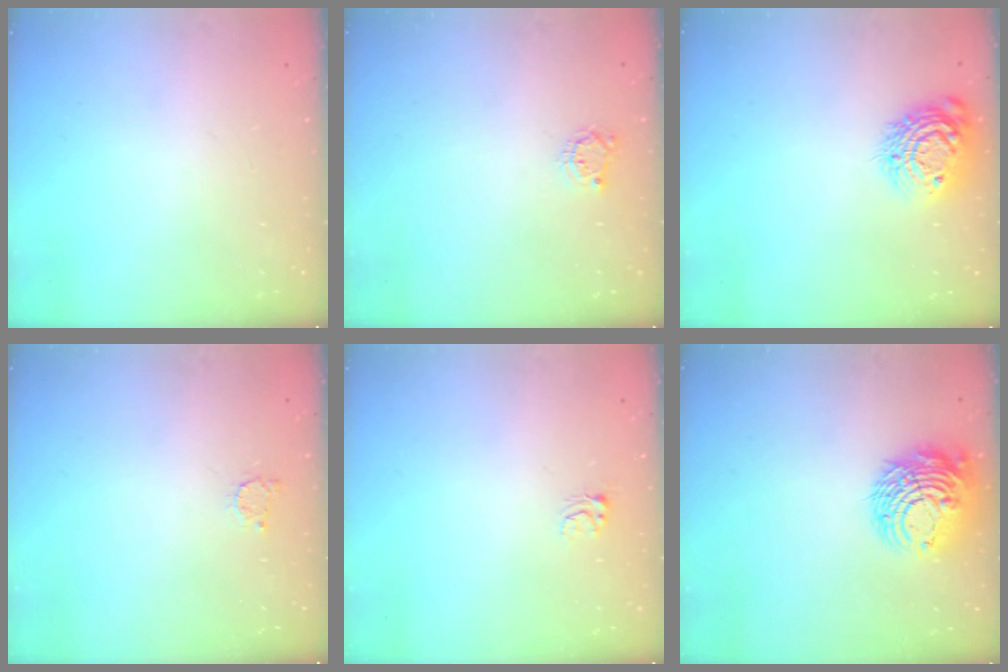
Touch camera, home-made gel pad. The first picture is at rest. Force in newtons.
{"total": 3.8, "press": 3.8, "slide": 0.5}
{"total": 12.8, "press": 12.8, "slide": 0.8}
{"total": 2.4, "press": 2.4, "slide": 0.3}
{"total": 3.4, "press": 3.4, "slide": 0.3}
{"total": 10.7, "press": 10.6, "slide": 1.2}